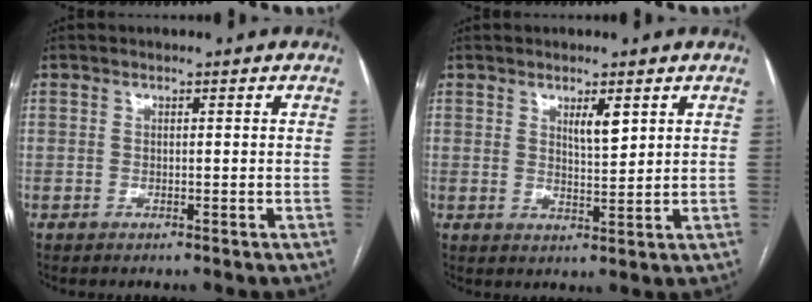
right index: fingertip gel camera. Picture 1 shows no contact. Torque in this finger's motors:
{"motor_torque": [0.04, 0.02, 0.08, 0.06]}